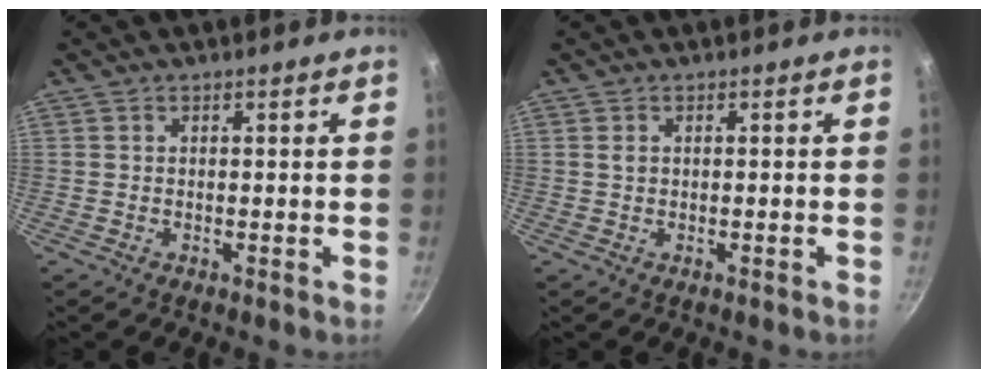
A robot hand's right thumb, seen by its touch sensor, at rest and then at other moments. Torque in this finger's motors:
{"motor_torque": [0.11, 0.59, 0.19, 0.00, 0.11]}